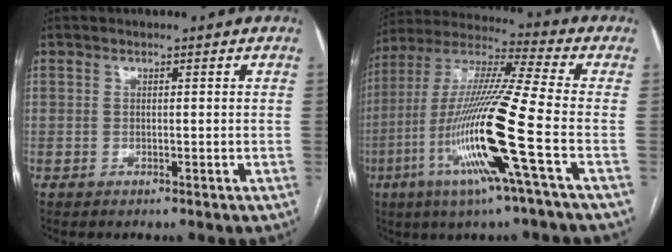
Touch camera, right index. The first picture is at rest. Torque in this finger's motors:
{"motor_torque": [2.14, 0.00, 1.05, 0.21]}